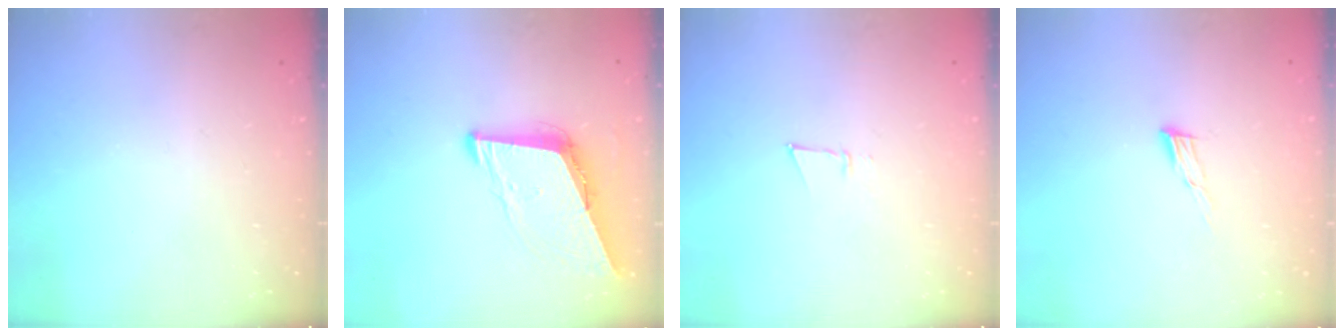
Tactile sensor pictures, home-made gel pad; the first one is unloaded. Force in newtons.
{"total": 8.6, "press": 7.7, "slide": 3.8}
{"total": 3.1, "press": 3.1, "slide": 0.7}
{"total": 6.6, "press": 6.6, "slide": 1.0}